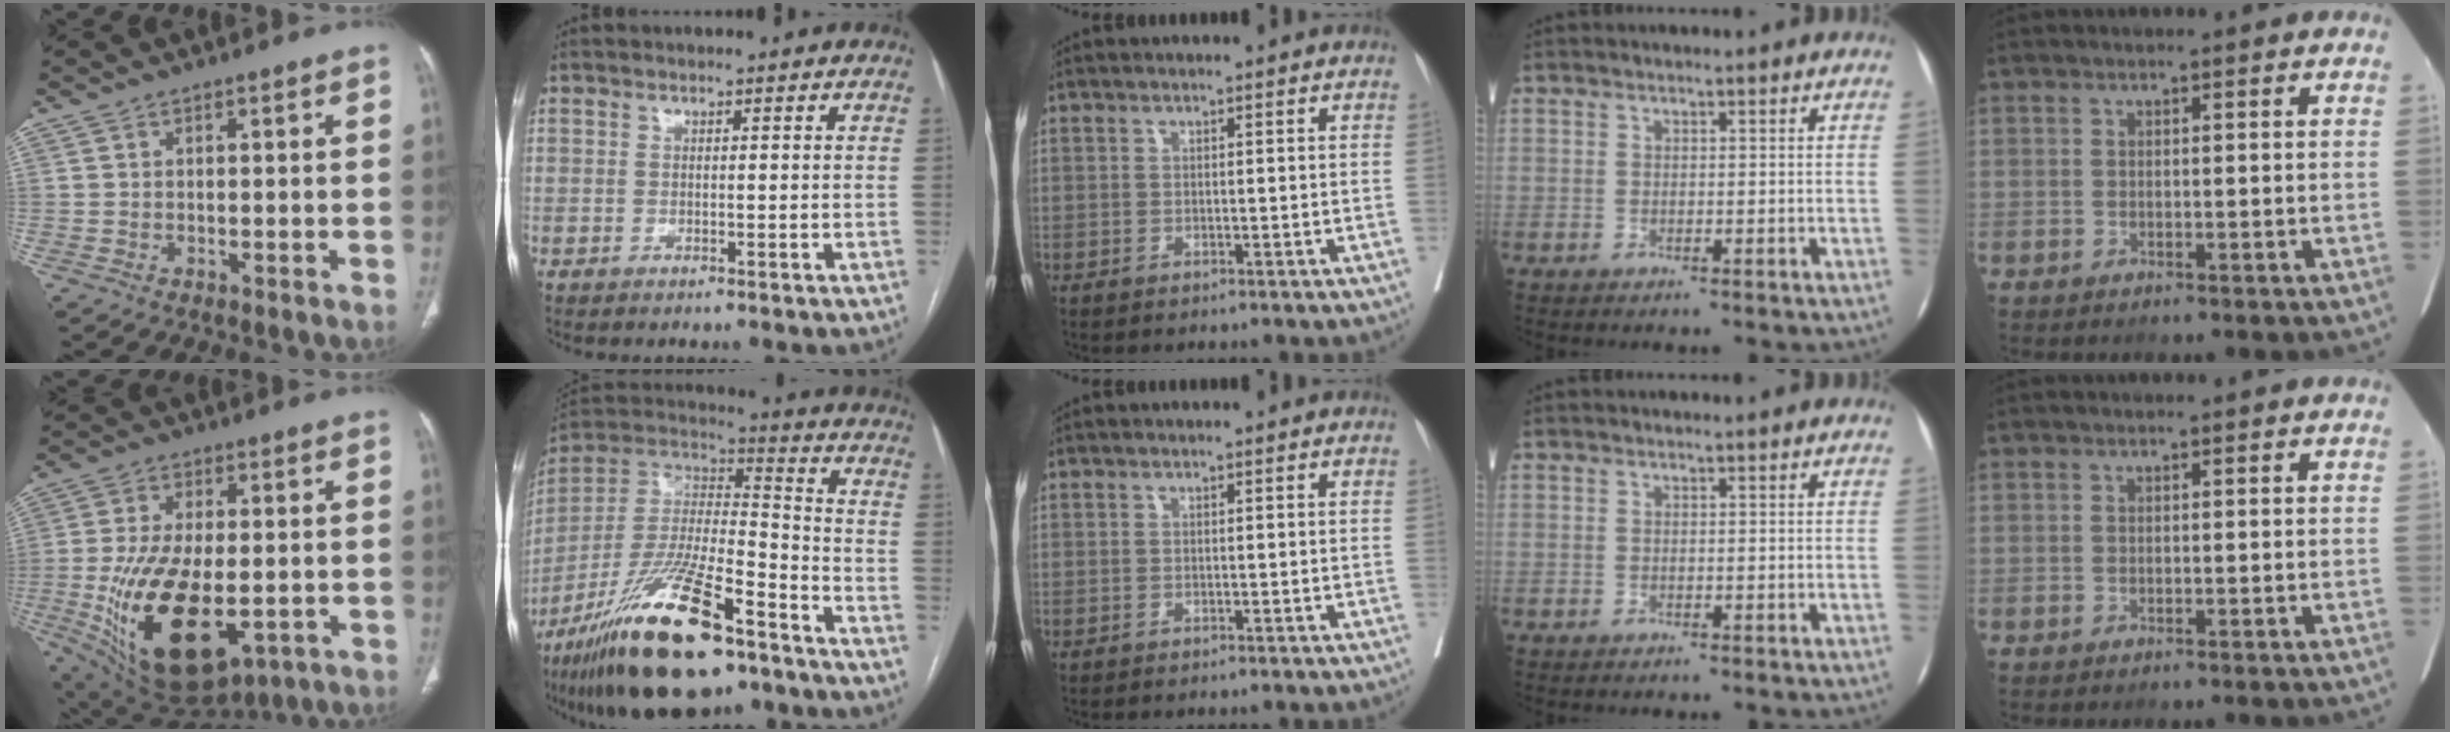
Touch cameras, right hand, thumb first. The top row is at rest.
{"thumb": {"total": 21.7, "force": [-5.0, 11.3, 17.9], "torque": [-0.330, -0.013, -0.055]}, "index": {"total": 24.6, "force": [-15.9, 6.0, 17.8], "torque": [-0.344, -0.021, -0.278]}}